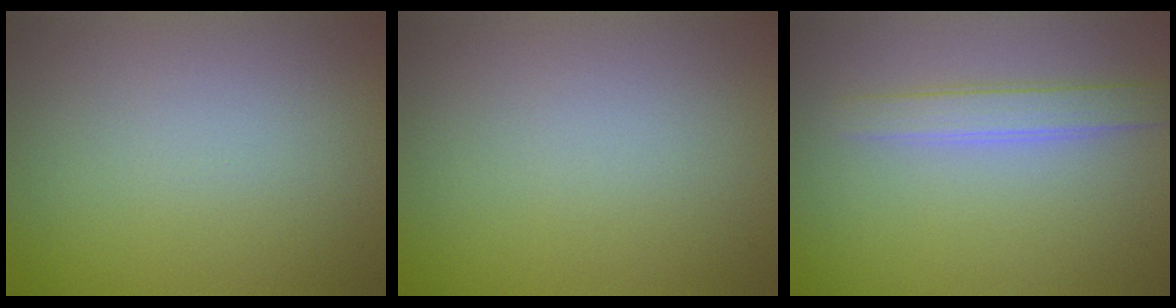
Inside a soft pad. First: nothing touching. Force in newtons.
{"total": 0.0}
{"total": 2.4, "press": 2.4, "slide": 0.2}